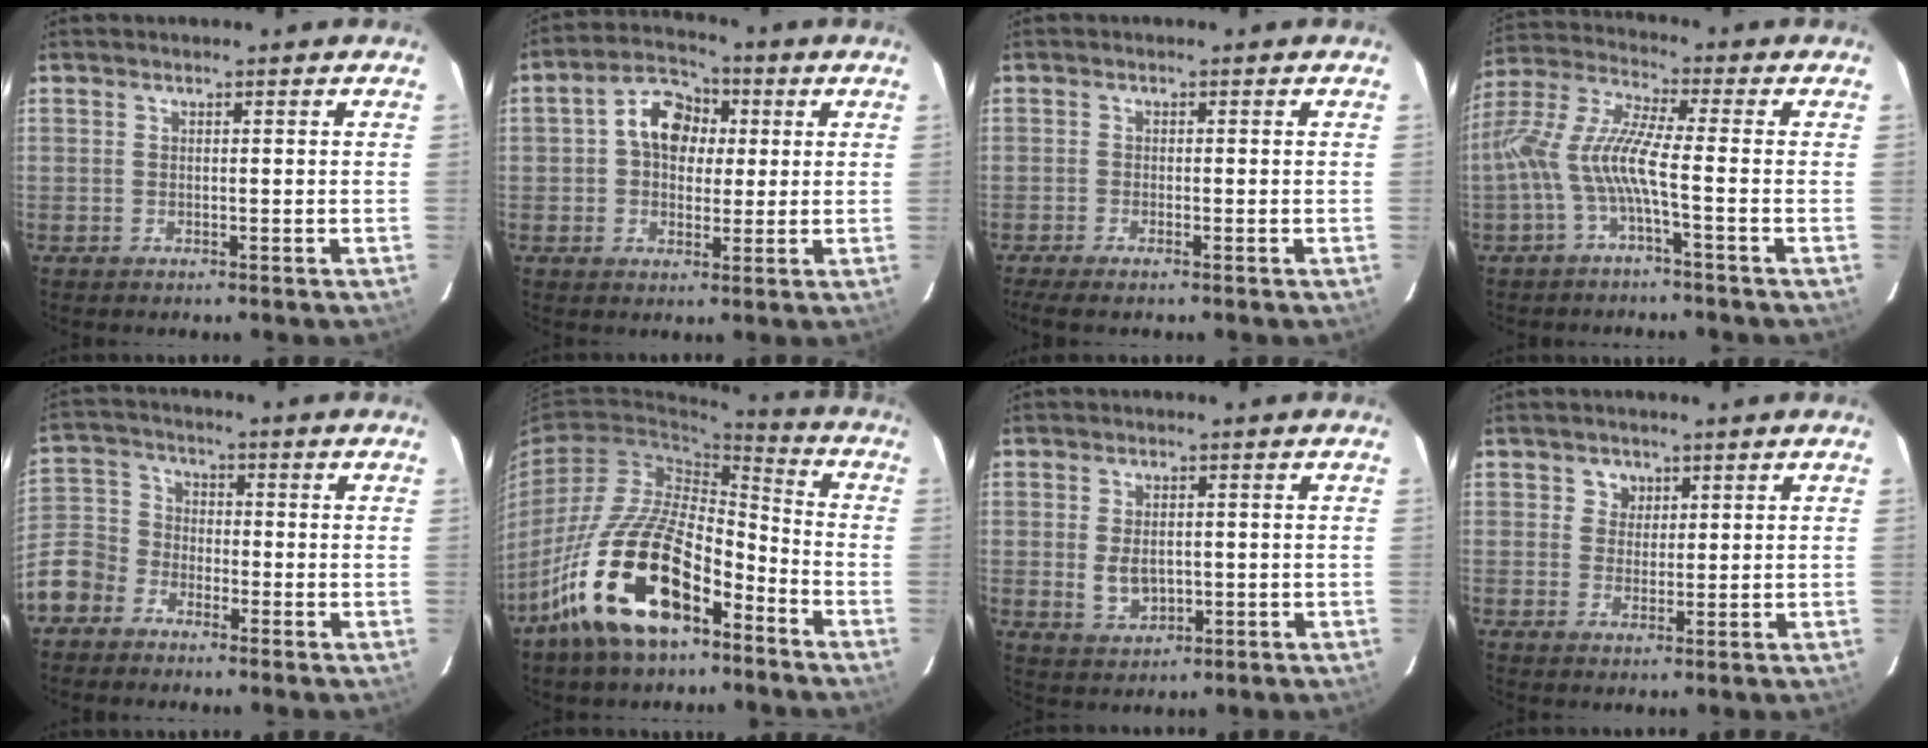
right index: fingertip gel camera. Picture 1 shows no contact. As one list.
[{"total": 8.8, "force": [1.3, 6.7, 5.6], "torque": [-0.105, 0.032, 0.020]}, {"total": 3.3, "force": [-2.6, 0.1, 2.1], "torque": [-0.052, -0.012, -0.049]}, {"total": 9.9, "force": [-3.1, 0.9, 9.3], "torque": [-0.209, 0.007, -0.062]}, {"total": 10.3, "force": [-5.9, 7.9, 3.1], "torque": [-0.084, 0.029, -0.125]}, {"total": 19.5, "force": [-11.6, 8.4, 13.3], "torque": [-0.253, 0.006, -0.208]}, {"total": 5.1, "force": [-0.4, 3.4, 3.7], "torque": [-0.069, -0.007, 0.002]}, {"total": 2.9, "force": [1.2, 2.7, 0.1], "torque": [0.013, 0.014, 0.019]}]